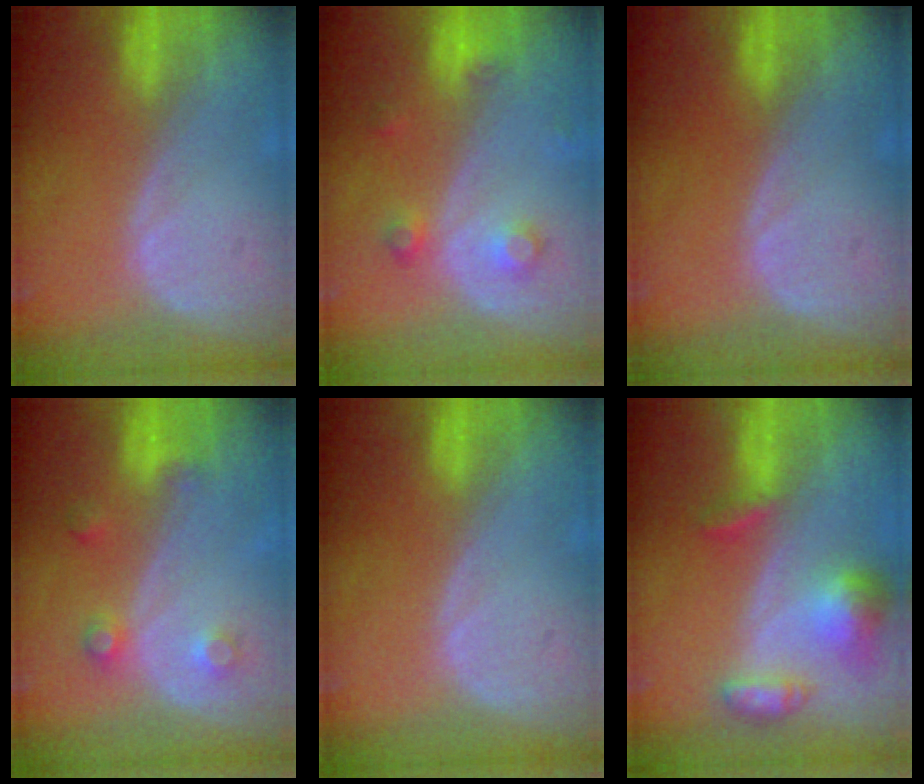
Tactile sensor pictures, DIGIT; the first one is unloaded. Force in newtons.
{"total": 3.8, "press": 3.3, "slide": 1.7}
{"total": 0.0}
{"total": 3.6, "press": 3.4, "slide": 1.3}
{"total": 0.0}
{"total": 7.1, "press": 6.6, "slide": 2.6}